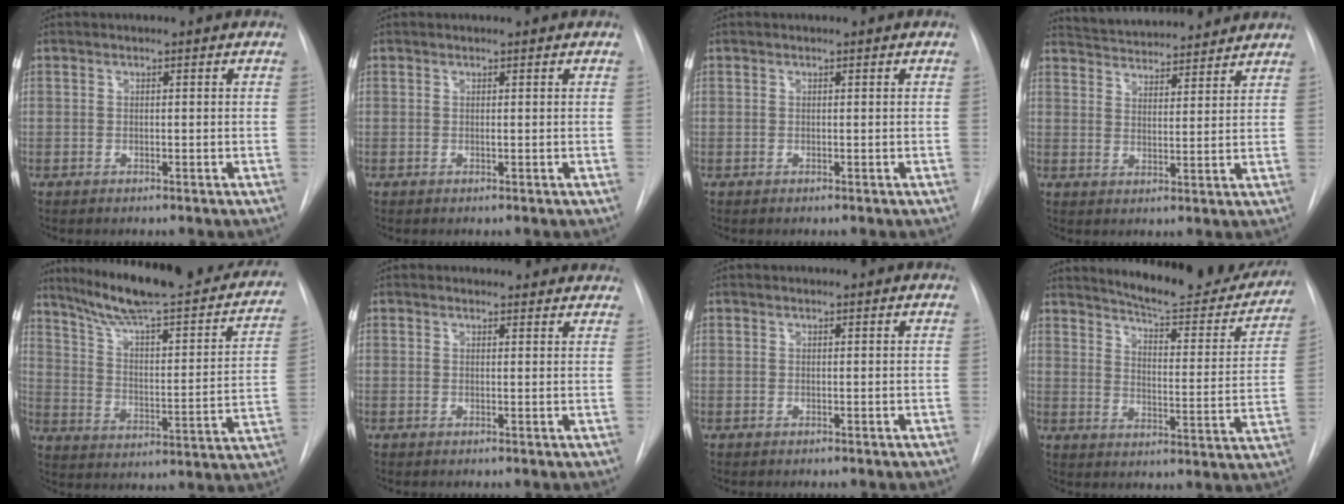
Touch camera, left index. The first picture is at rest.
{"total": 0.7, "force": [-0.7, -0.1, 0.1], "torque": [-0.006, -0.006, -0.011]}
{"total": 0.0}
{"total": 13.8, "force": [12.9, 2.5, 4.2], "torque": [-0.063, 0.018, 0.188]}
{"total": 26.9, "force": [21.8, 4.3, 15.1], "torque": [-0.218, -0.032, 0.295]}
{"total": 6.9, "force": [6.5, 2.1, 0.7], "torque": [0.018, 0.002, 0.048]}
{"total": 0.0}
{"total": 19.5, "force": [18.0, 3.3, 6.9], "torque": [-0.083, -0.067, 0.223]}